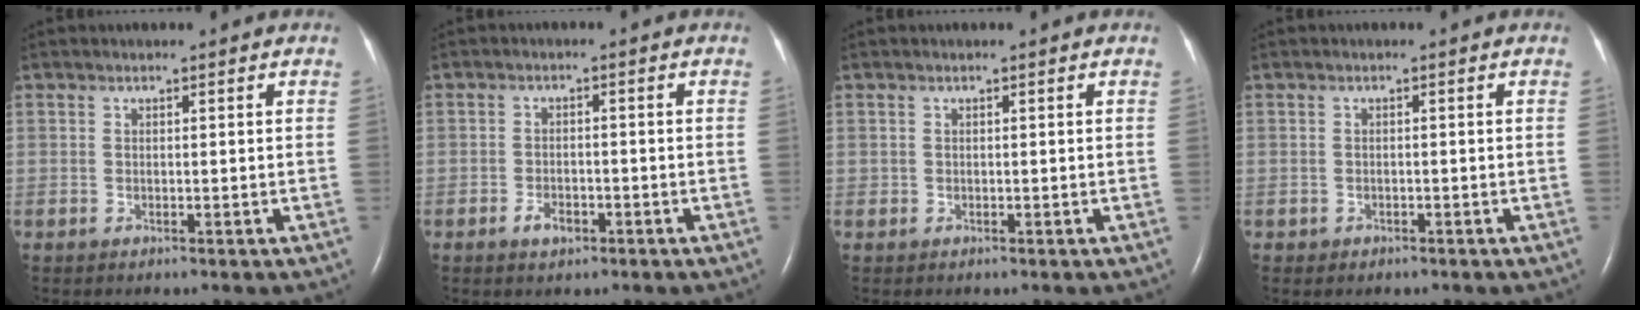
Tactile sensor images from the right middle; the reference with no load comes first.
{"total": 2.7, "force": [-1.6, 1.5, 1.6], "torque": [-0.032, 0.002, -0.023]}
{"total": 0.0}
{"total": 0.8, "force": [-0.5, 0.6, 0.1], "torque": [-0.007, 0.003, -0.006]}